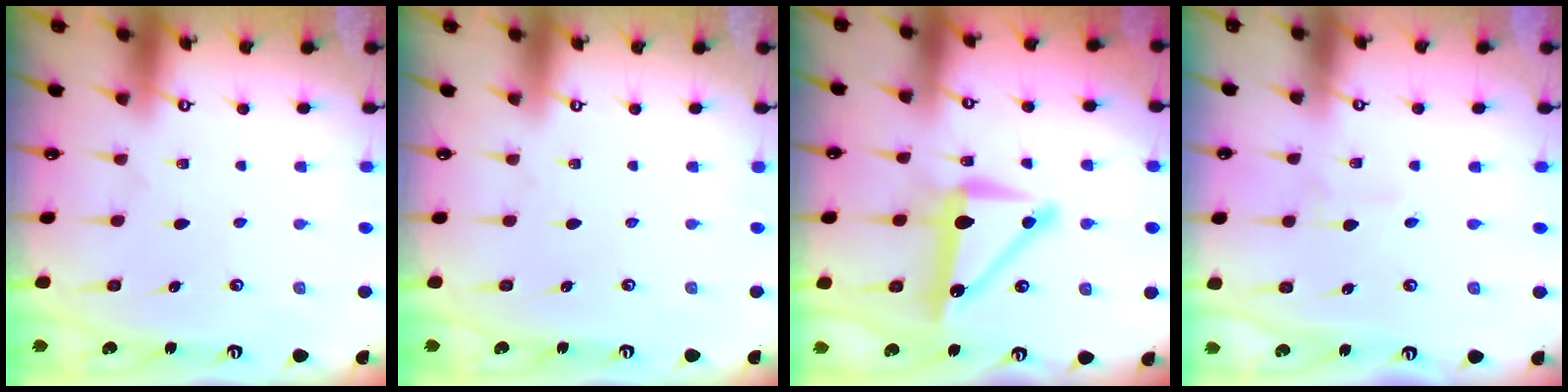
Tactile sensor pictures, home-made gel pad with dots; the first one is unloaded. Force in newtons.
{"total": 0.0}
{"total": 11.1, "press": 11.1, "slide": 0.3}
{"total": 1.6, "press": 1.5, "slide": 0.7}